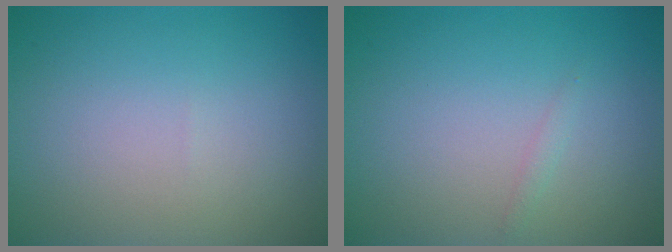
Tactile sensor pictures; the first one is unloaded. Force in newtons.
{"total": 0.6, "press": 0.6, "slide": 0.0}